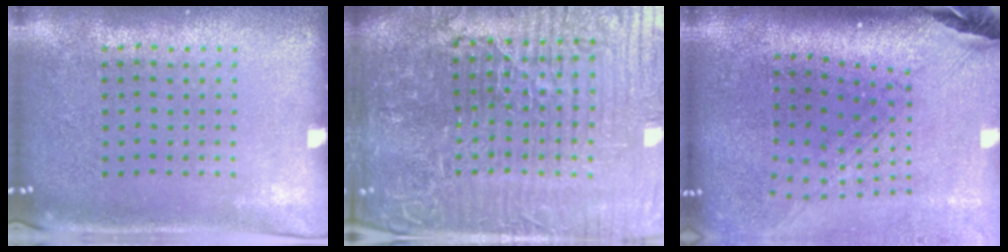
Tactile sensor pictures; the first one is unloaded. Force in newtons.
{"total": 8.0, "press": 7.1, "slide": 3.7}
{"total": 2.7, "press": 1.9, "slide": 1.9}